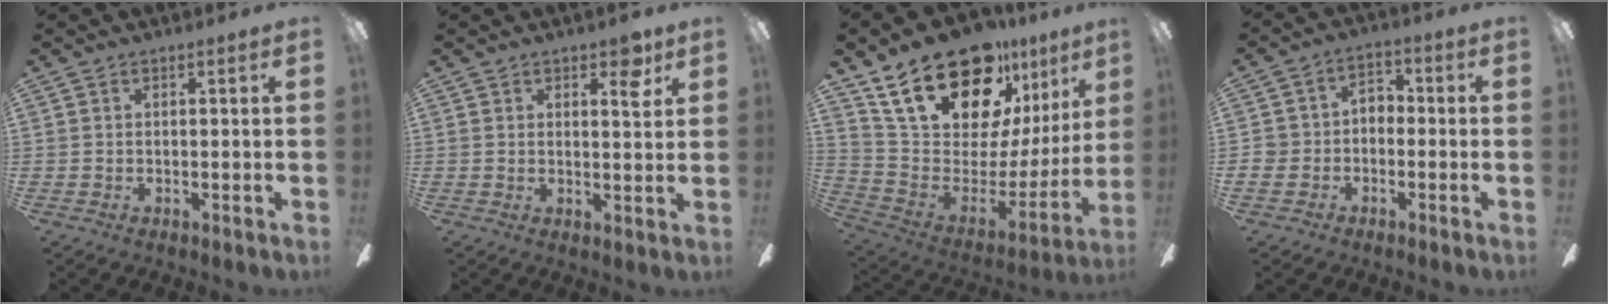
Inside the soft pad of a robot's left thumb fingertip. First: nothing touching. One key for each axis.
{"total": 4.7, "fx": 2.8, "fy": 2.0, "fz": 3.1, "tx": -0.028, "ty": -0.010, "tz": 0.042}
{"total": 26.1, "fx": 18.5, "fy": 11.3, "fz": 14.6, "tx": -0.247, "ty": -0.123, "tz": 0.338}
{"total": 5.0, "fx": -2.6, "fy": 4.0, "fz": 1.5, "tx": -0.033, "ty": 0.024, "tz": -0.051}